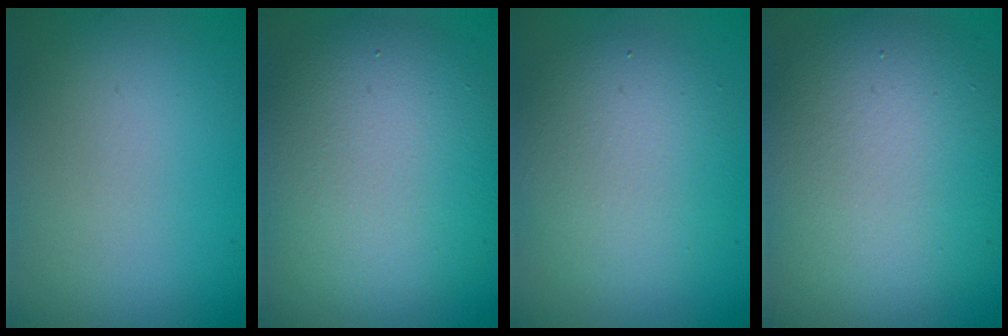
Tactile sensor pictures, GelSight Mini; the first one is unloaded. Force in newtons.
{"total": 9.3, "press": 9.3, "slide": 0.3}
{"total": 5.0, "press": 5.0, "slide": 0.3}
{"total": 9.9, "press": 9.9, "slide": 1.0}